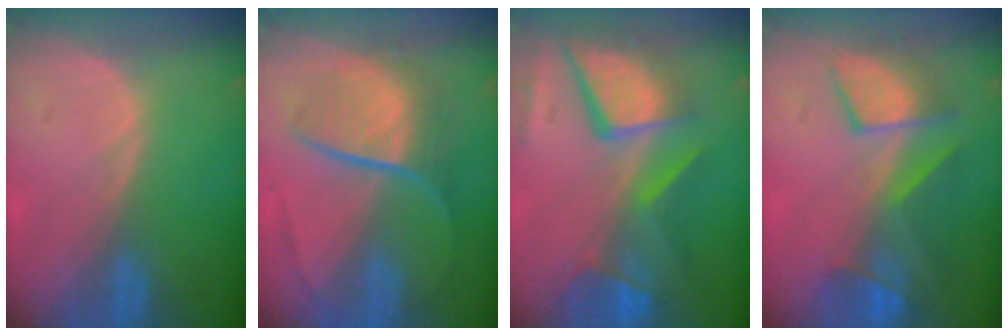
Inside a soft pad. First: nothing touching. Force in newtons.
{"total": 8.9, "press": 7.6, "slide": 4.6}
{"total": 12.1, "press": 9.9, "slide": 6.9}
{"total": 8.7, "press": 8.2, "slide": 2.8}